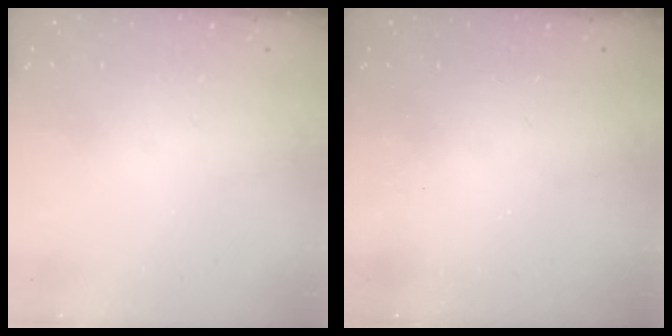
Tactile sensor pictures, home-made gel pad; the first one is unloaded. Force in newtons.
{"total": 2.4, "press": 2.3, "slide": 0.7}